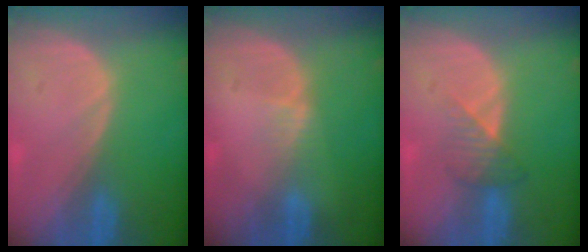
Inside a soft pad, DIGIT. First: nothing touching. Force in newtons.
{"total": 1.3, "press": 1.3, "slide": 0.2}
{"total": 3.4, "press": 3.2, "slide": 1.1}